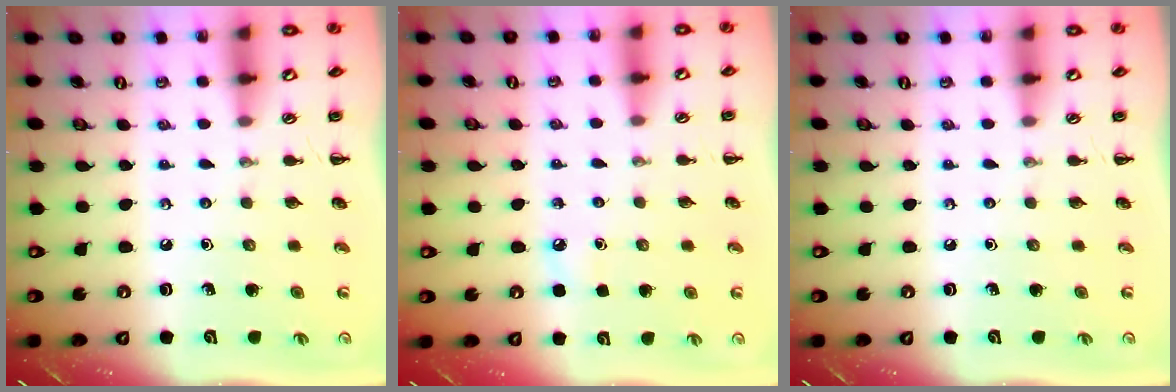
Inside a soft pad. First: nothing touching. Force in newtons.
{"total": 2.8, "press": 2.6, "slide": 1.0}
{"total": 0.0}